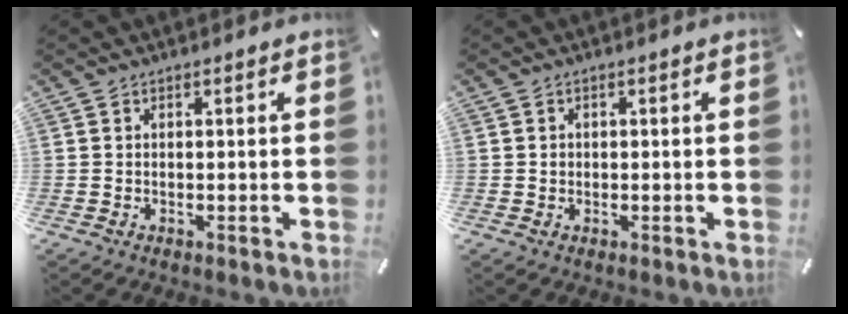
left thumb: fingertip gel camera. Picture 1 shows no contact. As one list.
[{"total": 0.8, "force": [0.0, 0.8, 0.2], "torque": [-0.003, 0.005, -0.003]}]